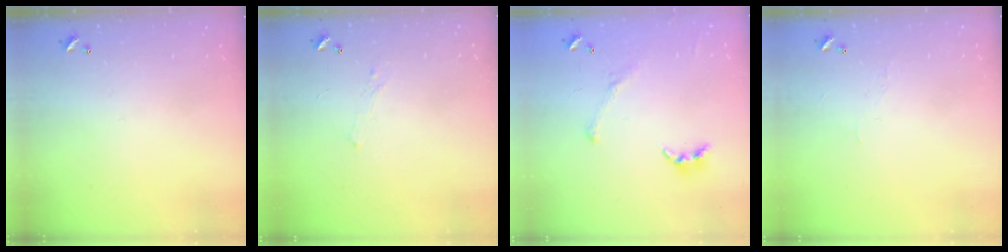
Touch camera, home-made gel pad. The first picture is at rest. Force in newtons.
{"total": 0.8, "press": 0.6, "slide": 0.6}
{"total": 2.3, "press": 2.3, "slide": 0.5}
{"total": 0.9, "press": 0.7, "slide": 0.6}